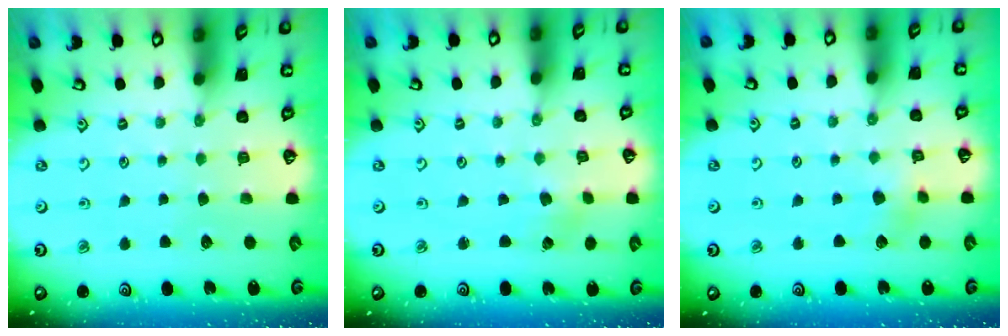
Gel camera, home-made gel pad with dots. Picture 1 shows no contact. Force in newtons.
{"total": 2.2, "press": 2.2, "slide": 0.2}
{"total": 4.1, "press": 4.1, "slide": 0.2}